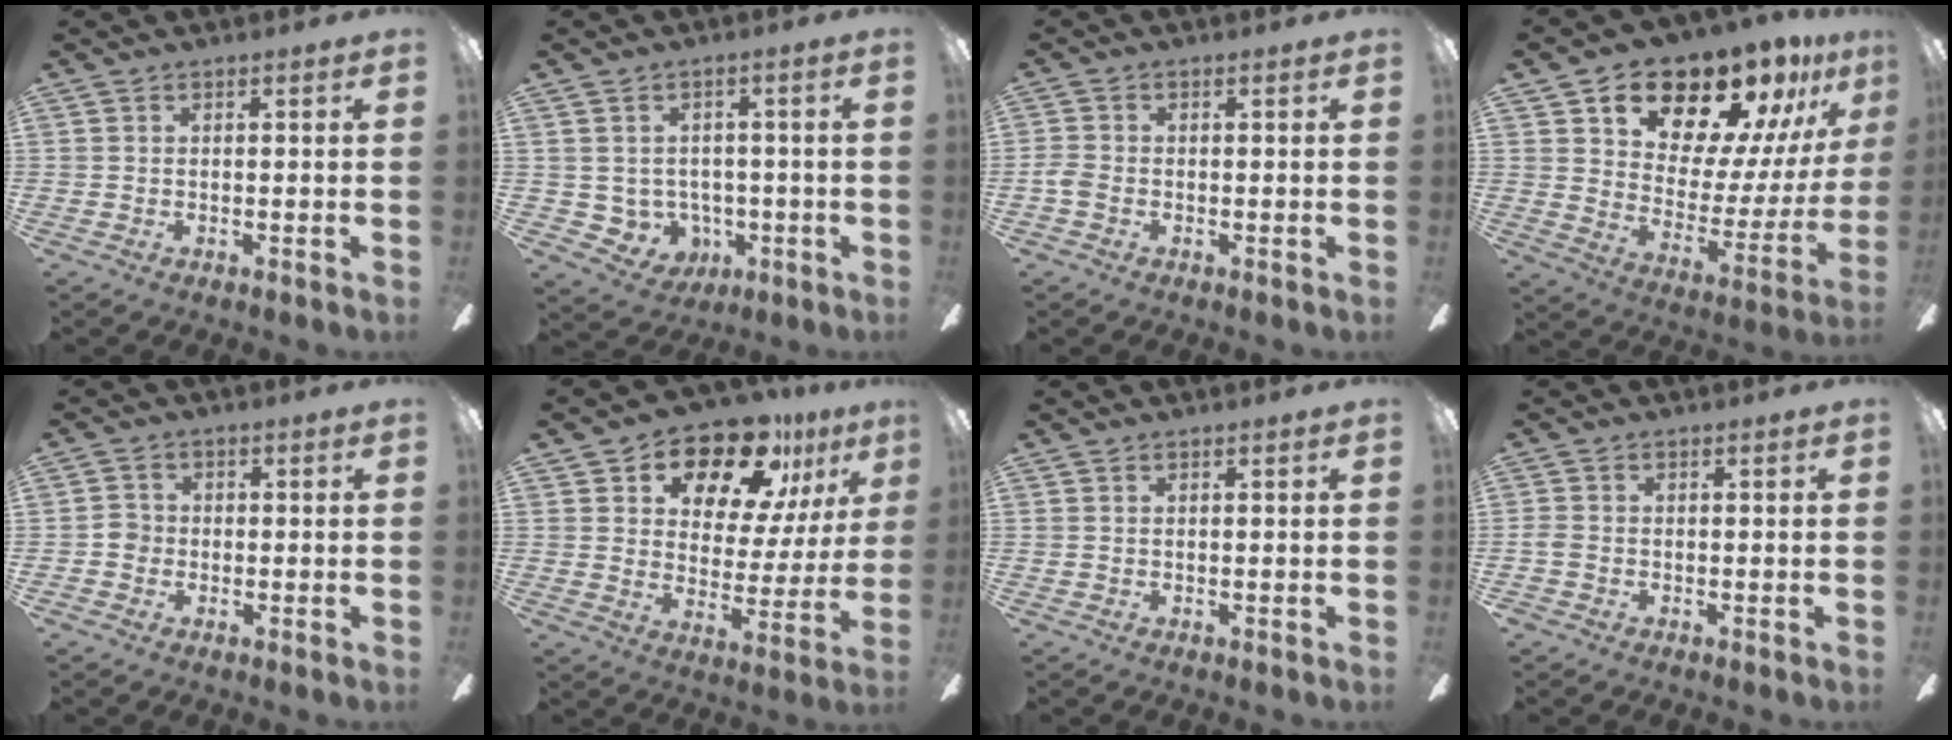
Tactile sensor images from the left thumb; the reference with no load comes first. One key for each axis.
{"total": 5.2, "fx": 0.4, "fy": 5.1, "fz": 0.9, "tx": -0.050, "ty": -0.006, "tz": 0.015}
{"total": 2.4, "fx": -1.0, "fy": 1.2, "fz": 1.8, "tx": -0.036, "ty": 0.003, "tz": -0.017}
{"total": 17.9, "fx": 14.8, "fy": 8.1, "fz": 6.1, "tx": -0.093, "ty": -0.121, "tz": 0.255}
{"total": 2.7, "fx": -0.9, "fy": 2.4, "fz": 0.8, "tx": -0.007, "ty": 0.003, "tz": -0.020}
{"total": 17.6, "fx": 12.3, "fy": 8.5, "fz": 9.2, "tx": -0.149, "ty": -0.073, "tz": 0.210}
{"total": 0.0}
{"total": 1.7, "fx": -0.9, "fy": 1.1, "fz": 1.0, "tx": -0.018, "ty": 0.004, "tz": -0.016}